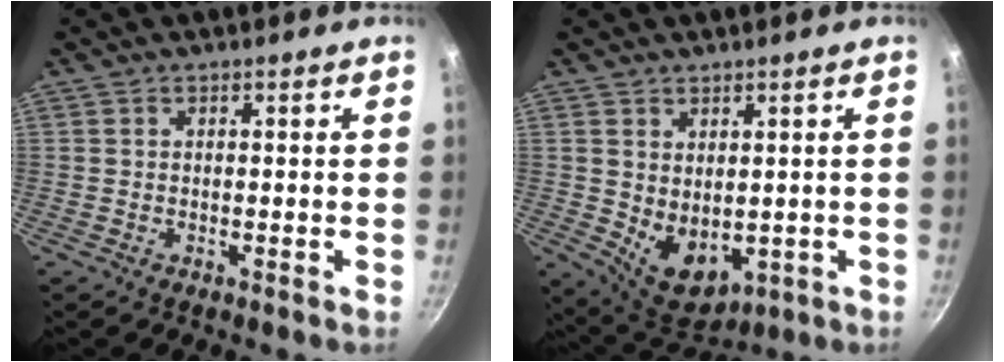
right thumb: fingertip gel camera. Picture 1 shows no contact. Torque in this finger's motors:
{"motor_torque": [-0.31, 0.65, 0.36, 0.67, 0.05]}